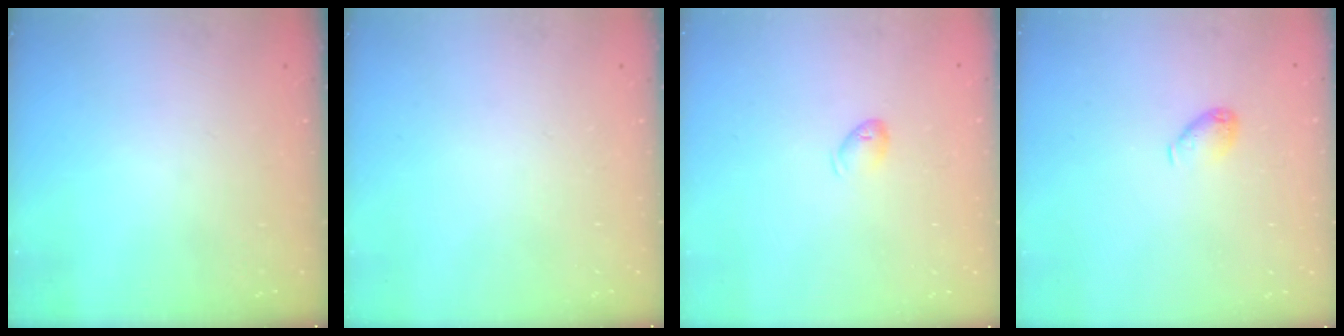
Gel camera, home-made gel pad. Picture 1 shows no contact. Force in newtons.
{"total": 0.0}
{"total": 5.4, "press": 5.3, "slide": 1.0}
{"total": 5.2, "press": 5.2, "slide": 0.3}